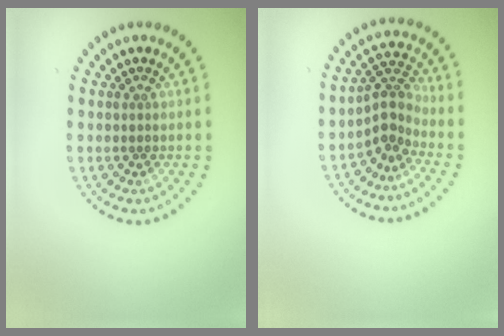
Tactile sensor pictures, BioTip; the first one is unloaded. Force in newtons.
{"total": 3.0, "press": 2.1, "slide": 2.1}